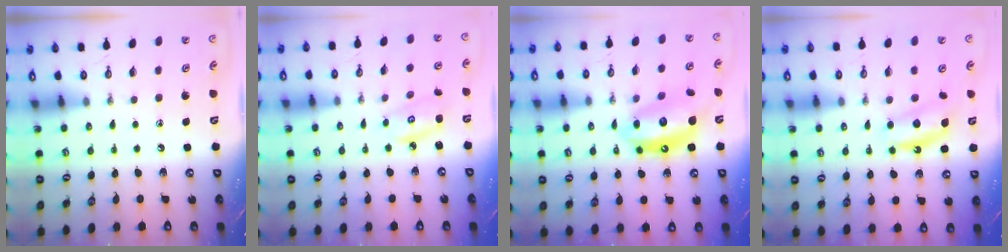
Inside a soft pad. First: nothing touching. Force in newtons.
{"total": 4.2, "press": 4.2, "slide": 0.3}
{"total": 13.6, "press": 13.5, "slide": 1.2}
{"total": 6.5, "press": 6.5, "slide": 0.4}